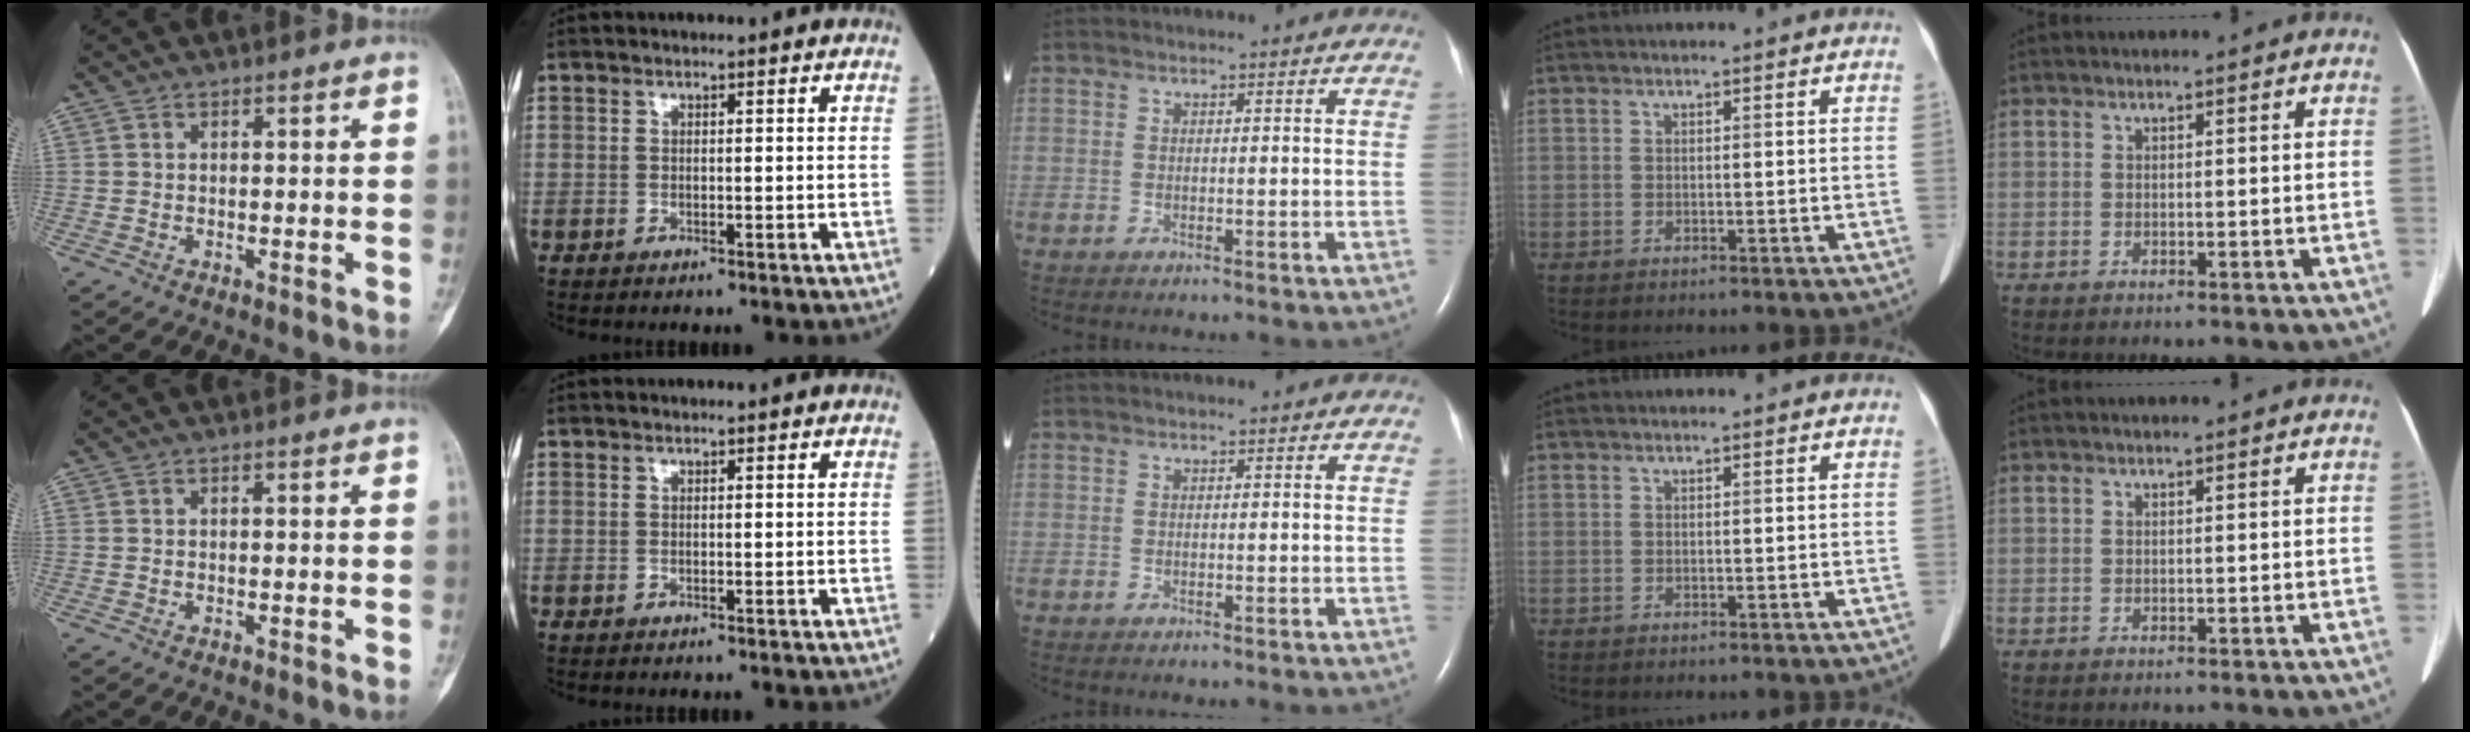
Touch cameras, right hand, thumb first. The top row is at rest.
{}